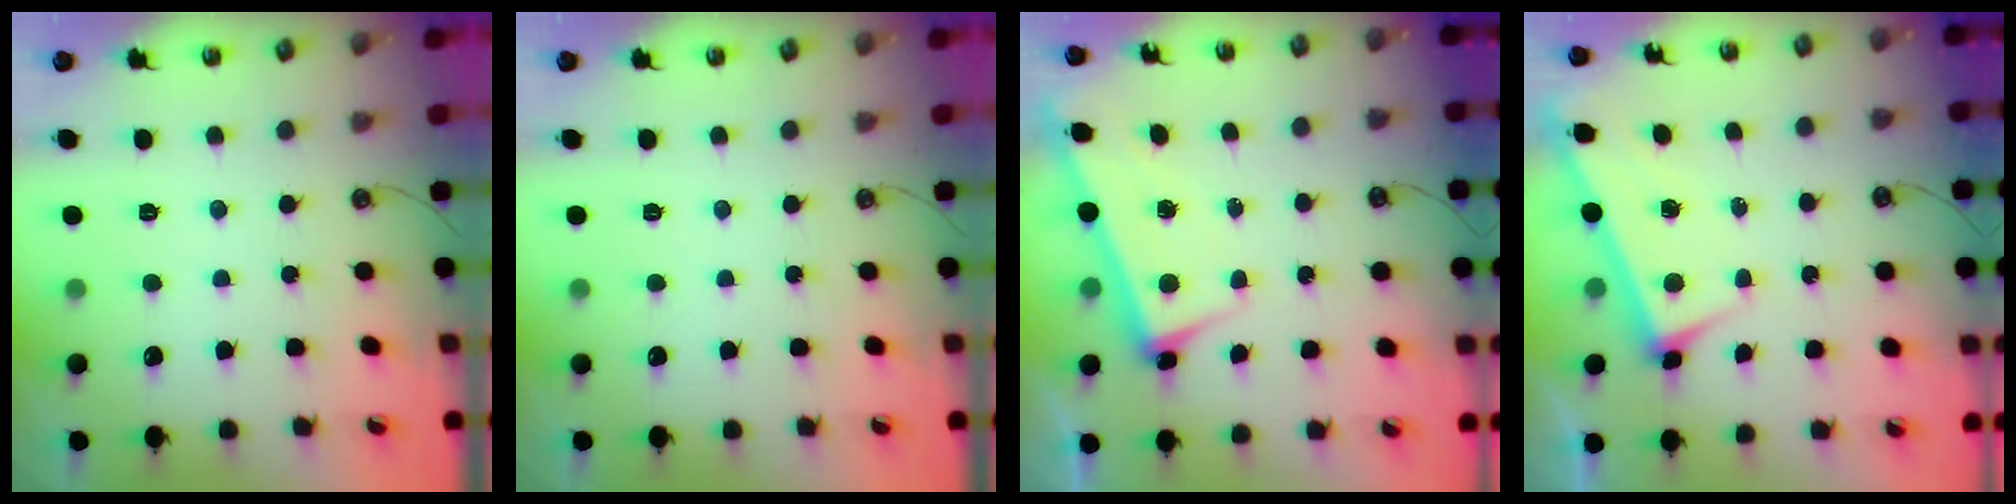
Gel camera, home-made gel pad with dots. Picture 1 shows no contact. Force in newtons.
{"total": 0.0}
{"total": 2.8, "press": 2.7, "slide": 0.7}
{"total": 2.8, "press": 2.8, "slide": 0.2}